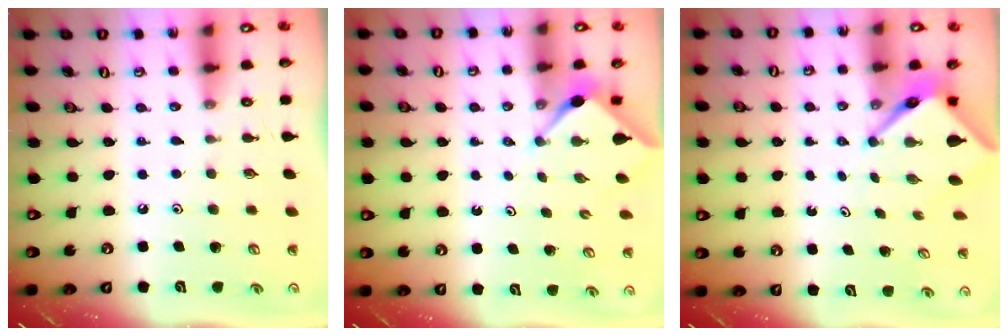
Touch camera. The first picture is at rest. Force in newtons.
{"total": 3.0, "press": 3.0, "slide": 0.2}
{"total": 4.3, "press": 4.3, "slide": 0.2}